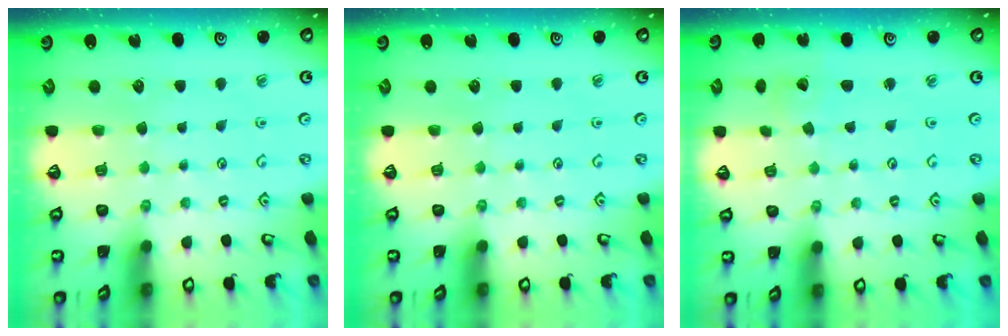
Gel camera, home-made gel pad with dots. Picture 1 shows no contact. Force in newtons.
{"total": 0.0}
{"total": 1.6, "press": 1.6, "slide": 0.1}